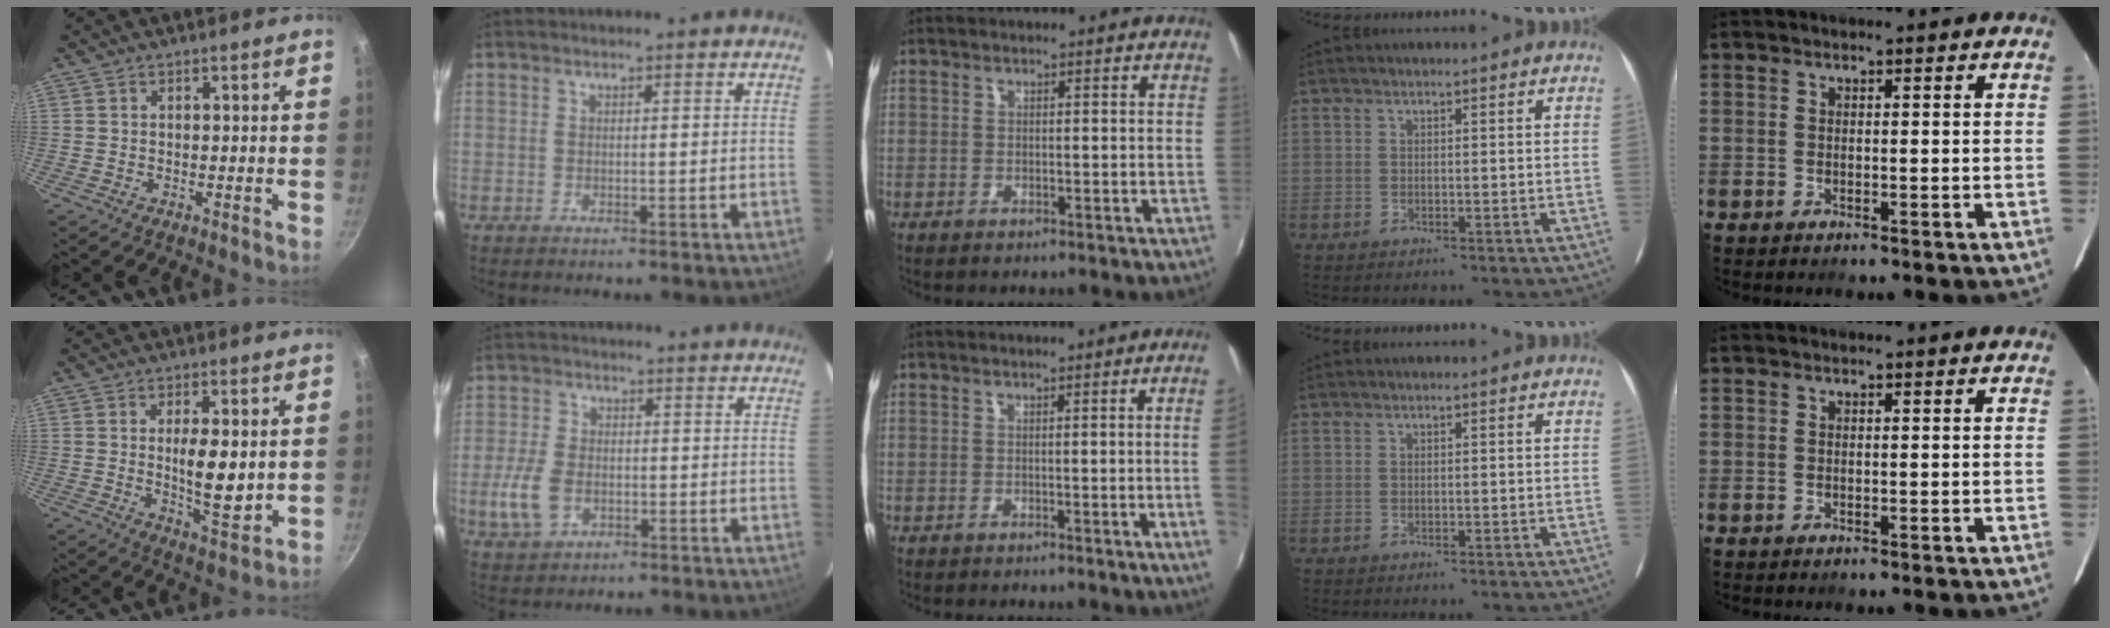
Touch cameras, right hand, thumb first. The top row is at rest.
{"thumb": {"total": 8.6, "force": [0.6, 2.9, 8.1], "torque": [-0.127, -0.023, 0.016]}, "index": {"total": 7.6, "force": [-2.3, 5.2, 5.1], "torque": [-0.125, -0.003, -0.038]}, "middle": {"total": 3.3, "force": [-0.1, -1.7, 2.8], "torque": [-0.047, -0.012, 0.005]}}